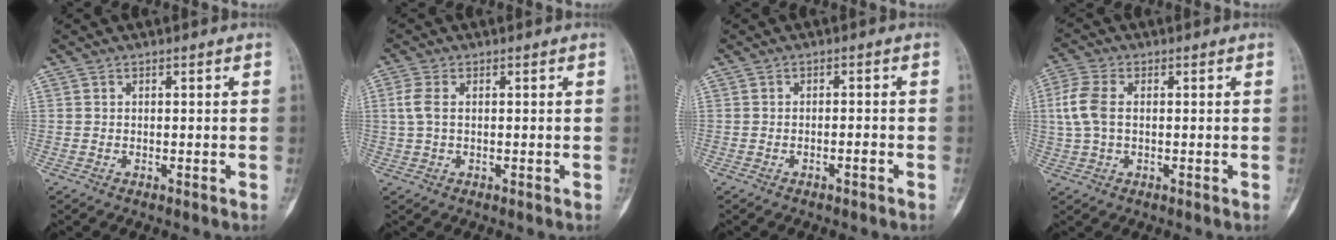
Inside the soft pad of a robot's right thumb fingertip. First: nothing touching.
{"total": 3.3, "force": [0.4, 1.9, 2.7], "torque": [-0.075, 0.008, 0.006]}
{"total": 1.3, "force": [-0.8, 0.3, 1.0], "torque": [-0.017, 0.011, -0.011]}
{"total": 6.6, "force": [0.5, 4.0, 5.2], "torque": [-0.131, 0.013, 0.006]}